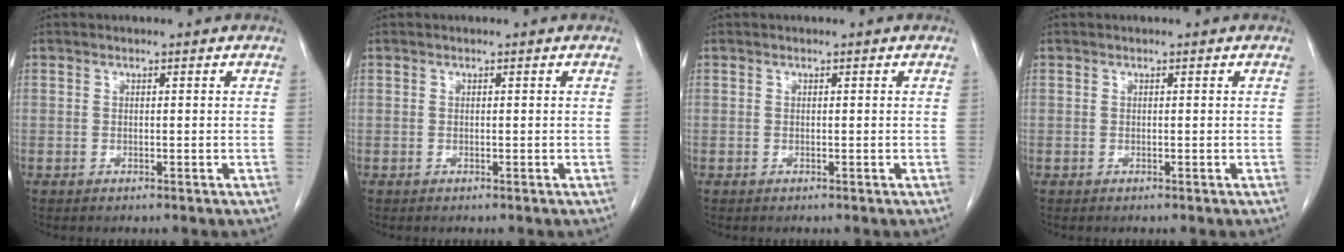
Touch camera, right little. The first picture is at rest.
{"total": 0.0}
{"total": 0.0}
{"total": 0.0}